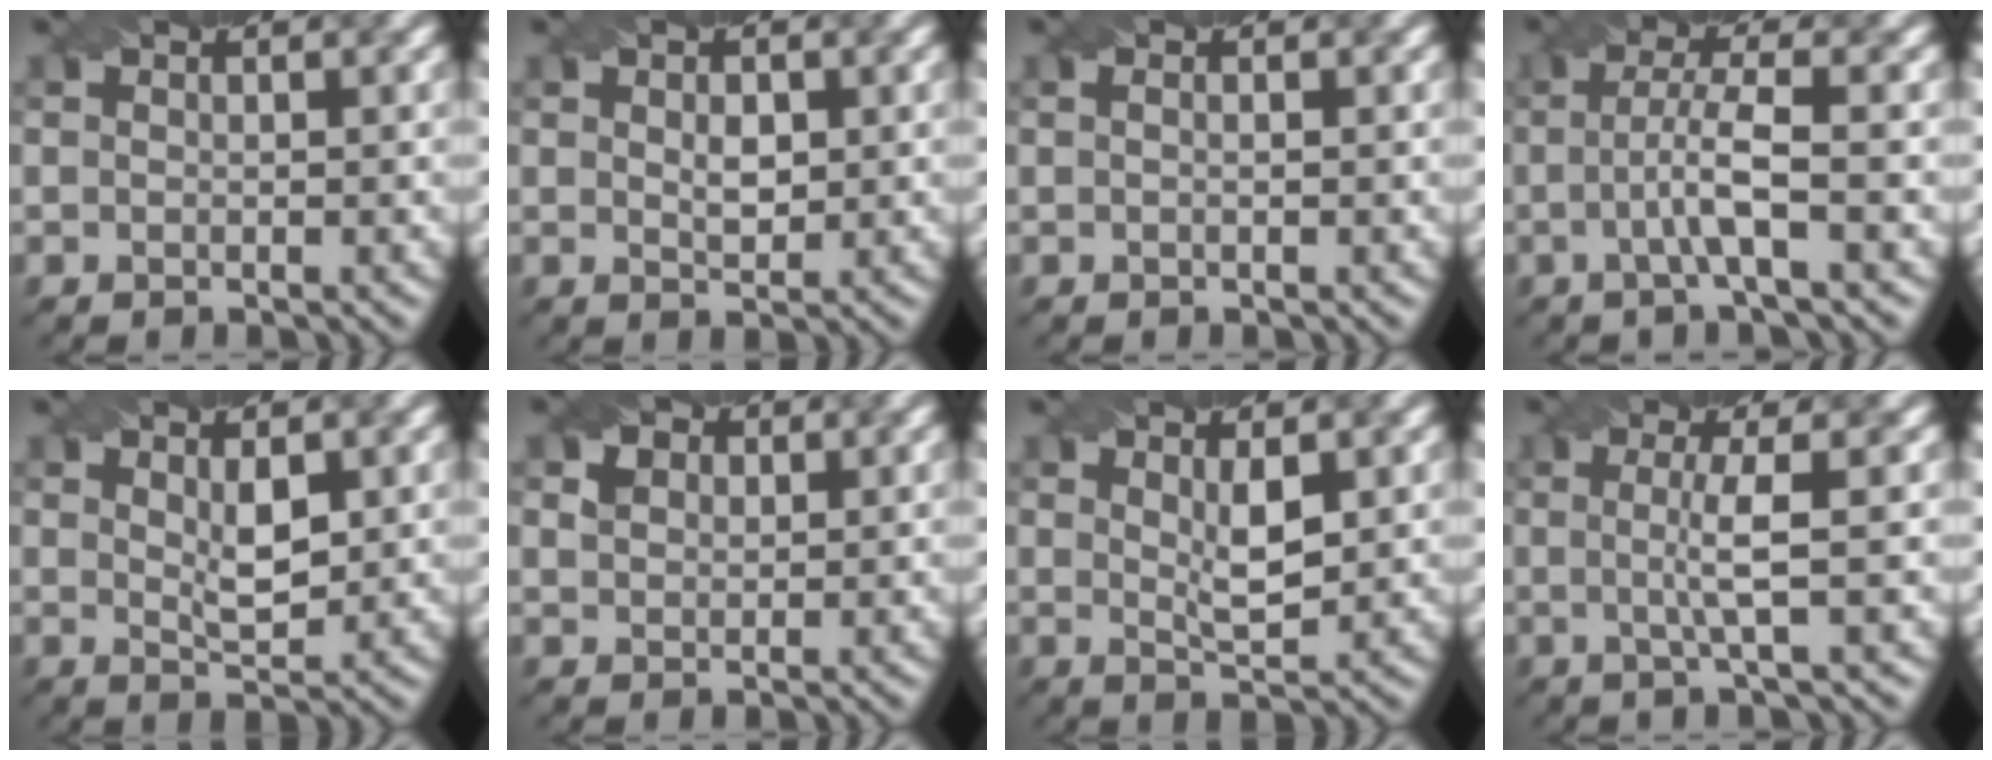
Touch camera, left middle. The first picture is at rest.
{"total": 1.9, "force": [0.4, 1.0, 1.5], "torque": [-0.025, -0.001, 0.009]}
{"total": 0.8, "force": [0.2, 0.3, 0.7], "torque": [-0.007, -0.004, -0.003]}
{"total": 3.9, "force": [-0.6, 0.6, 3.8], "torque": [-0.070, 0.004, -0.014]}
{"total": 2.5, "force": [0.9, 0.9, 2.2], "torque": [-0.040, -0.005, 0.019]}
{"total": 2.3, "force": [1.2, 1.8, 1.0], "torque": [-0.022, 0.002, 0.016]}
{"total": 2.6, "force": [0.9, 0.6, 2.3], "torque": [-0.043, -0.007, 0.018]}
{"total": 3.3, "force": [-0.1, 0.5, 3.3], "torque": [-0.062, -0.003, -0.006]}